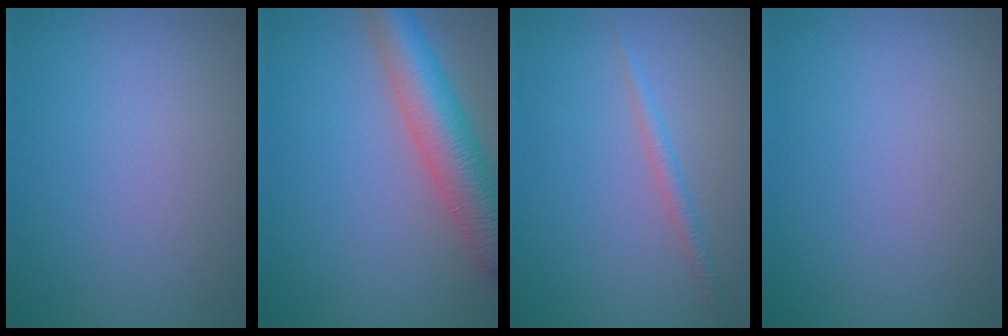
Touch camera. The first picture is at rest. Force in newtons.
{"total": 6.9, "press": 6.9, "slide": 0.2}
{"total": 1.4, "press": 1.4, "slide": 0.0}
{"total": 0.0}